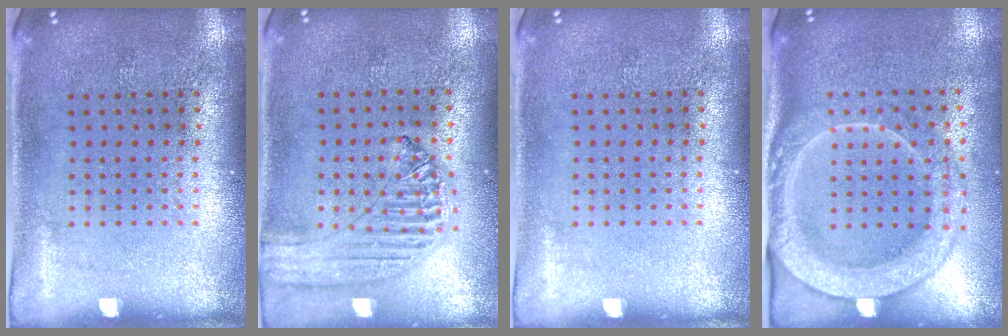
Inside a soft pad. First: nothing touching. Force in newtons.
{"total": 1.3, "press": 1.3, "slide": 0.2}
{"total": 0.0}
{"total": 2.4, "press": 2.2, "slide": 1.1}